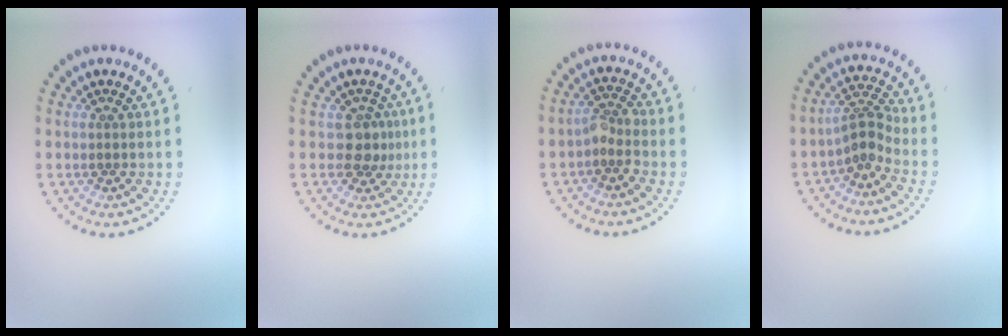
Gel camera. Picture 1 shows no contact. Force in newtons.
{"total": 2.2, "press": 1.8, "slide": 1.3}
{"total": 2.0, "press": 1.6, "slide": 1.2}
{"total": 2.6, "press": 1.9, "slide": 1.8}